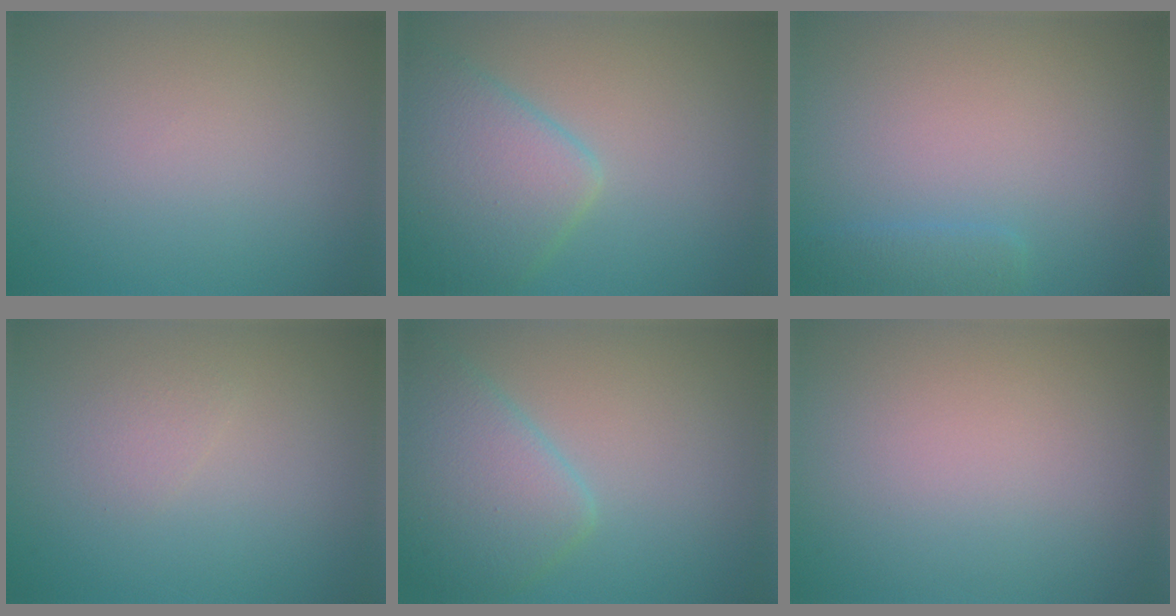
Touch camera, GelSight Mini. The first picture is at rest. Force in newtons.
{"total": 5.8, "press": 5.8, "slide": 0.2}
{"total": 1.4, "press": 1.4, "slide": 0.1}
{"total": 0.9, "press": 0.9, "slide": 0.0}
{"total": 5.1, "press": 5.0, "slide": 0.3}
{"total": 0.0}